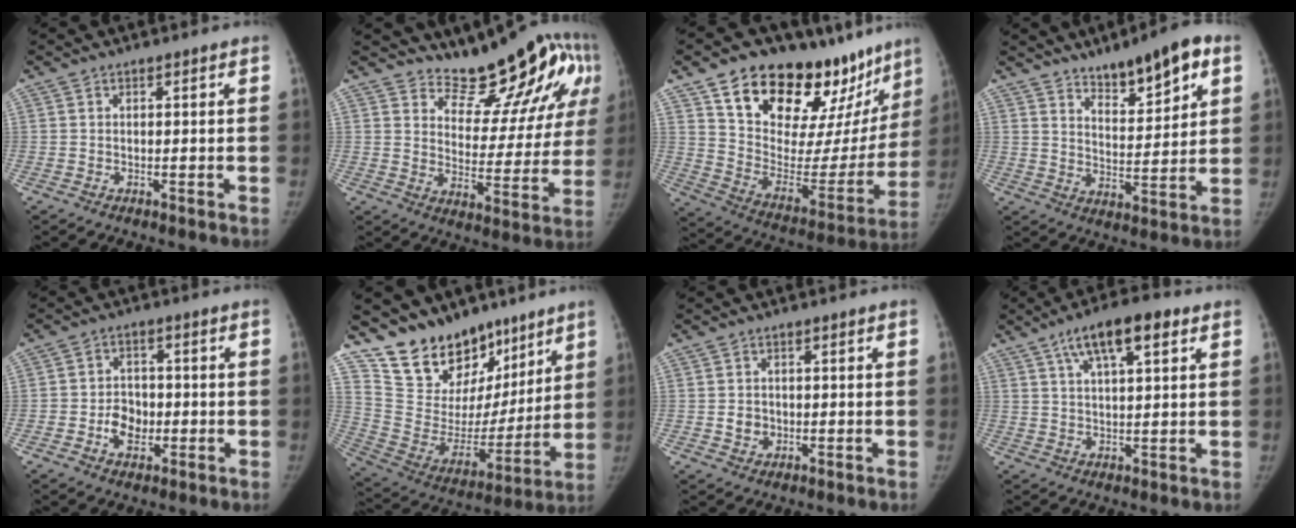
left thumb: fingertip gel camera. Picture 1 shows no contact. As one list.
[{"total": 16.3, "force": [12.0, 7.1, 8.4], "torque": [-0.060, -0.082, 0.162]}, {"total": 30.8, "force": [21.4, 14.5, 16.8], "torque": [-0.211, -0.079, 0.321]}, {"total": 12.5, "force": [7.7, 4.2, 9.0], "torque": [-0.107, -0.038, 0.121]}, {"total": 6.1, "force": [-1.5, 4.9, 3.3], "torque": [-0.028, 0.014, -0.026]}, {"total": 21.1, "force": [15.6, 12.1, 7.6], "torque": [-0.067, -0.072, 0.274]}, {"total": 2.9, "force": [-0.2, 2.7, 1.2], "torque": [-0.005, 0.003, 0.001]}, {"total": 10.3, "force": [5.3, 3.4, 8.2], "torque": [-0.127, 0.000, 0.084]}]